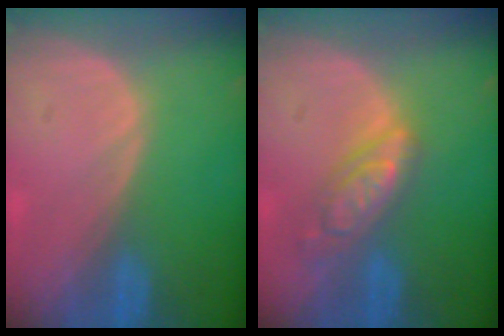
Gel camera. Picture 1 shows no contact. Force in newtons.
{"total": 6.2, "press": 5.5, "slide": 2.9}